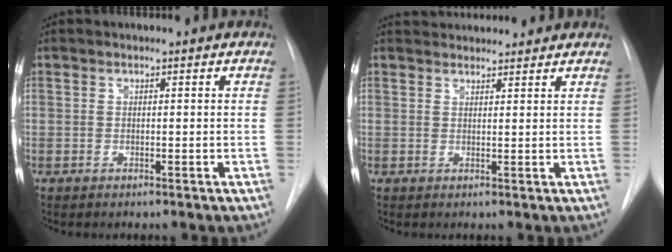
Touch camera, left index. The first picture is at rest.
{"total": 6.8, "force": [6.5, 1.5, 1.2], "torque": [-0.013, 0.033, 0.084]}